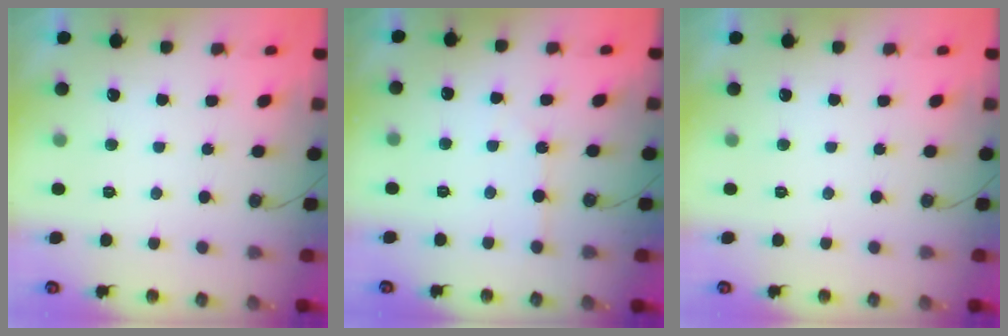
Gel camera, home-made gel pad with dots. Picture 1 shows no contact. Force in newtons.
{"total": 2.6, "press": 2.5, "slide": 0.5}
{"total": 0.0}